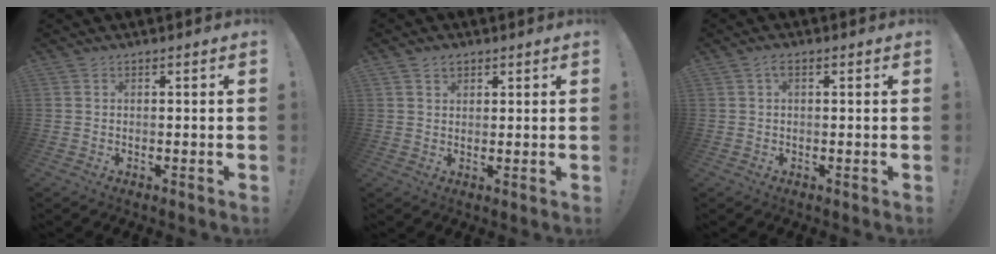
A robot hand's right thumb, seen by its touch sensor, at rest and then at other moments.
{"total": 2.6, "force": [1.7, 1.8, 1.0], "torque": [-0.011, -0.005, 0.030]}
{"total": 1.8, "force": [0.5, 0.9, 1.4], "torque": [-0.029, 0.005, 0.006]}